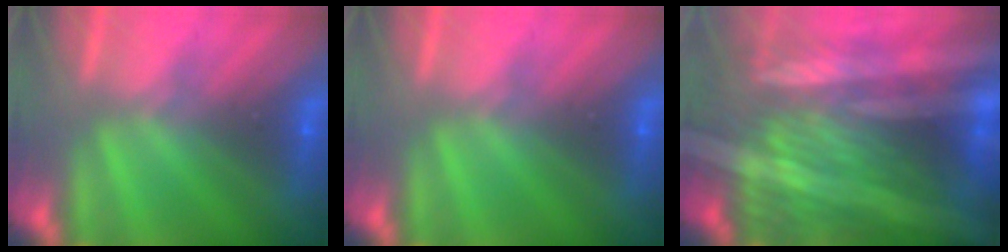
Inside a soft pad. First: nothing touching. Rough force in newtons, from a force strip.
{"total": 0.0}
{"total": 9.7}